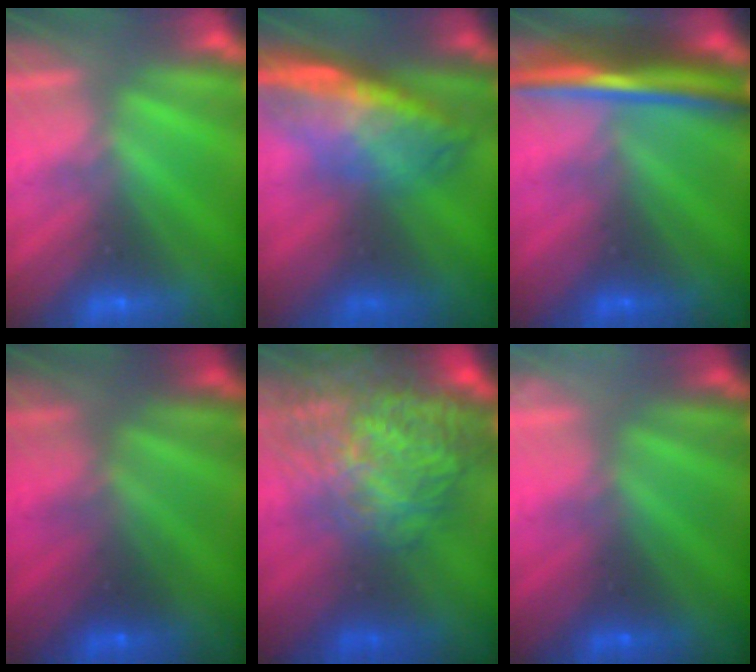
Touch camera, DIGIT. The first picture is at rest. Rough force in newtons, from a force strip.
{"total": 13.7}
{"total": 7.9}
{"total": 2.0}
{"total": 9.4}
{"total": 2.1}